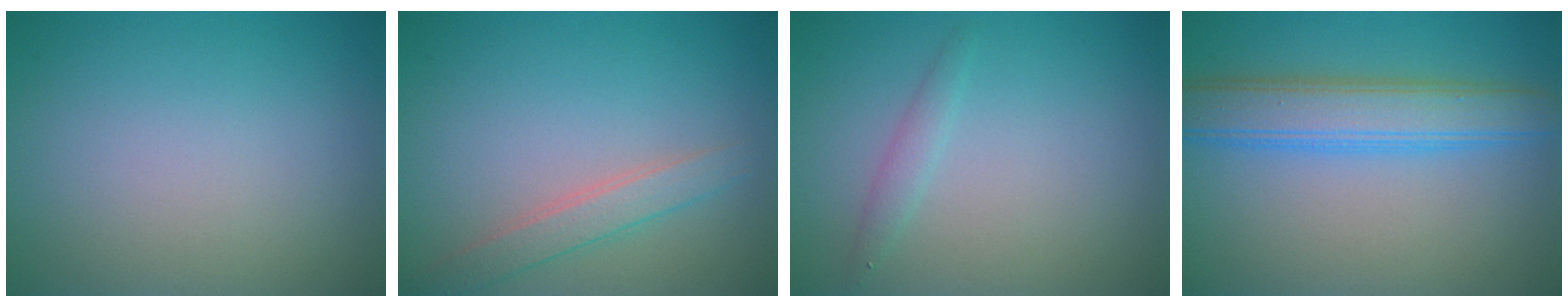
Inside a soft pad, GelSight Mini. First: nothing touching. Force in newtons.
{"total": 2.3, "press": 2.3, "slide": 0.1}
{"total": 1.2, "press": 1.2, "slide": 0.0}
{"total": 5.4, "press": 5.4, "slide": 0.1}